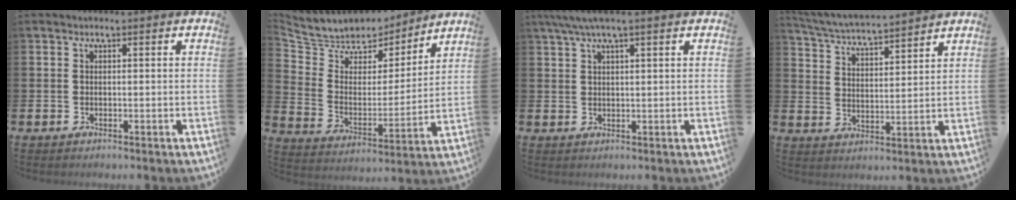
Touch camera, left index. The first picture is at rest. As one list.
[{"total": 7.9, "force": [7.3, 3.0, 0.0], "torque": [-0.058, -0.057, 0.133]}, {"total": 3.7, "force": [2.7, 0.4, 2.5], "torque": [-0.061, 0.004, 0.050]}, {"total": 4.9, "force": [4.8, -0.1, 0.8], "torque": [-0.038, -0.039, 0.081]}]